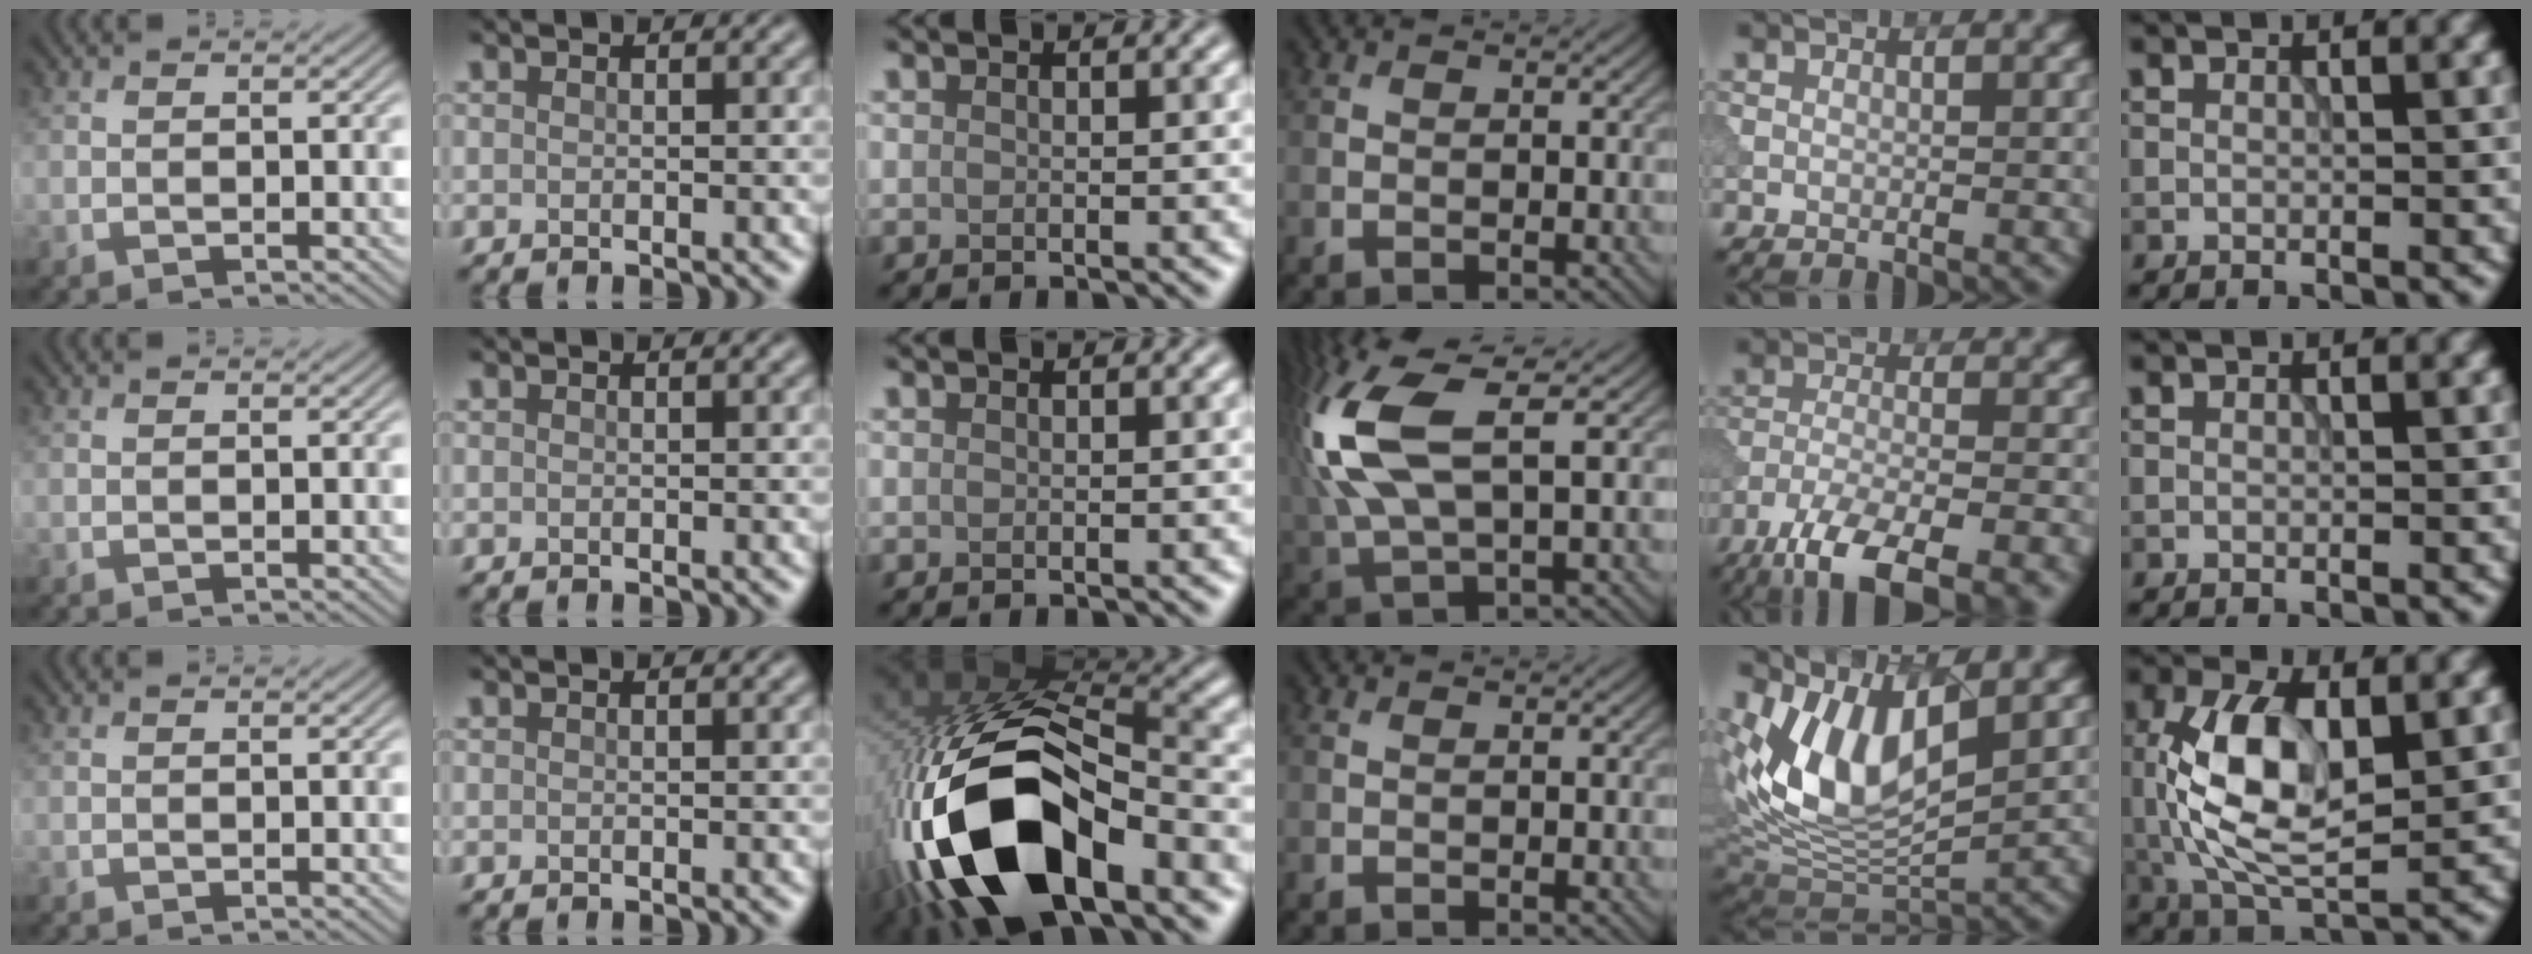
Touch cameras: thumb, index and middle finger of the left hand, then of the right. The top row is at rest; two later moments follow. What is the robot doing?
{"motion": "insert", "object": "power adapter"}